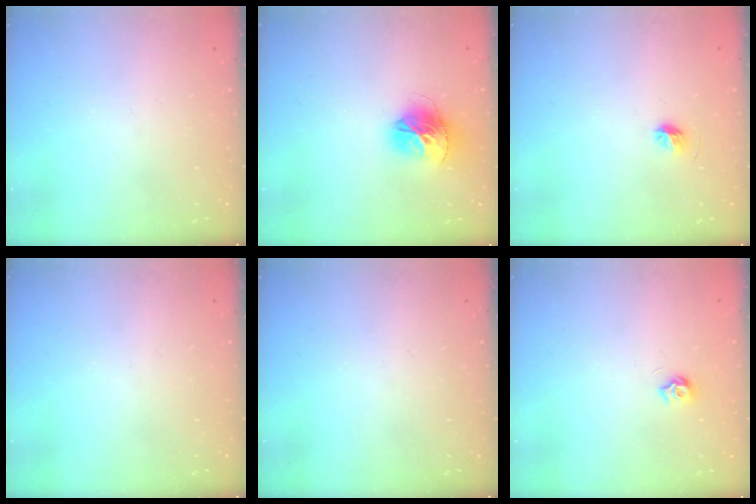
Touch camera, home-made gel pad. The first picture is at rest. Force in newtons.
{"total": 14.1, "press": 14.0, "slide": 1.5}
{"total": 4.6, "press": 4.4, "slide": 1.4}
{"total": 0.0}
{"total": 0.0}
{"total": 6.0, "press": 6.0, "slide": 0.6}